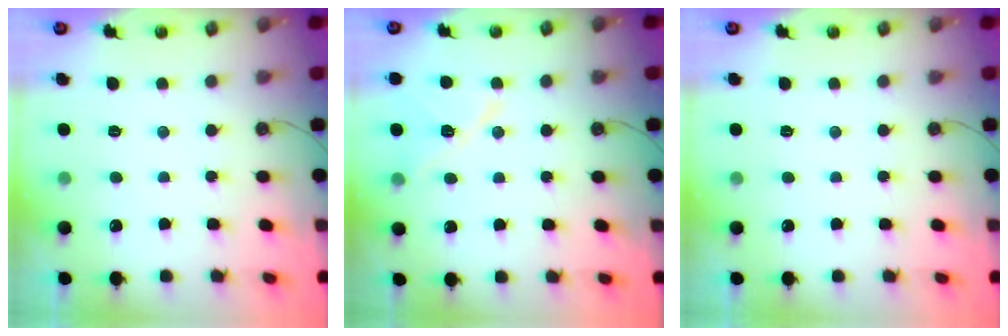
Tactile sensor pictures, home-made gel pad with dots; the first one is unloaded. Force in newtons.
{"total": 11.2, "press": 10.3, "slide": 4.5}
{"total": 0.0}